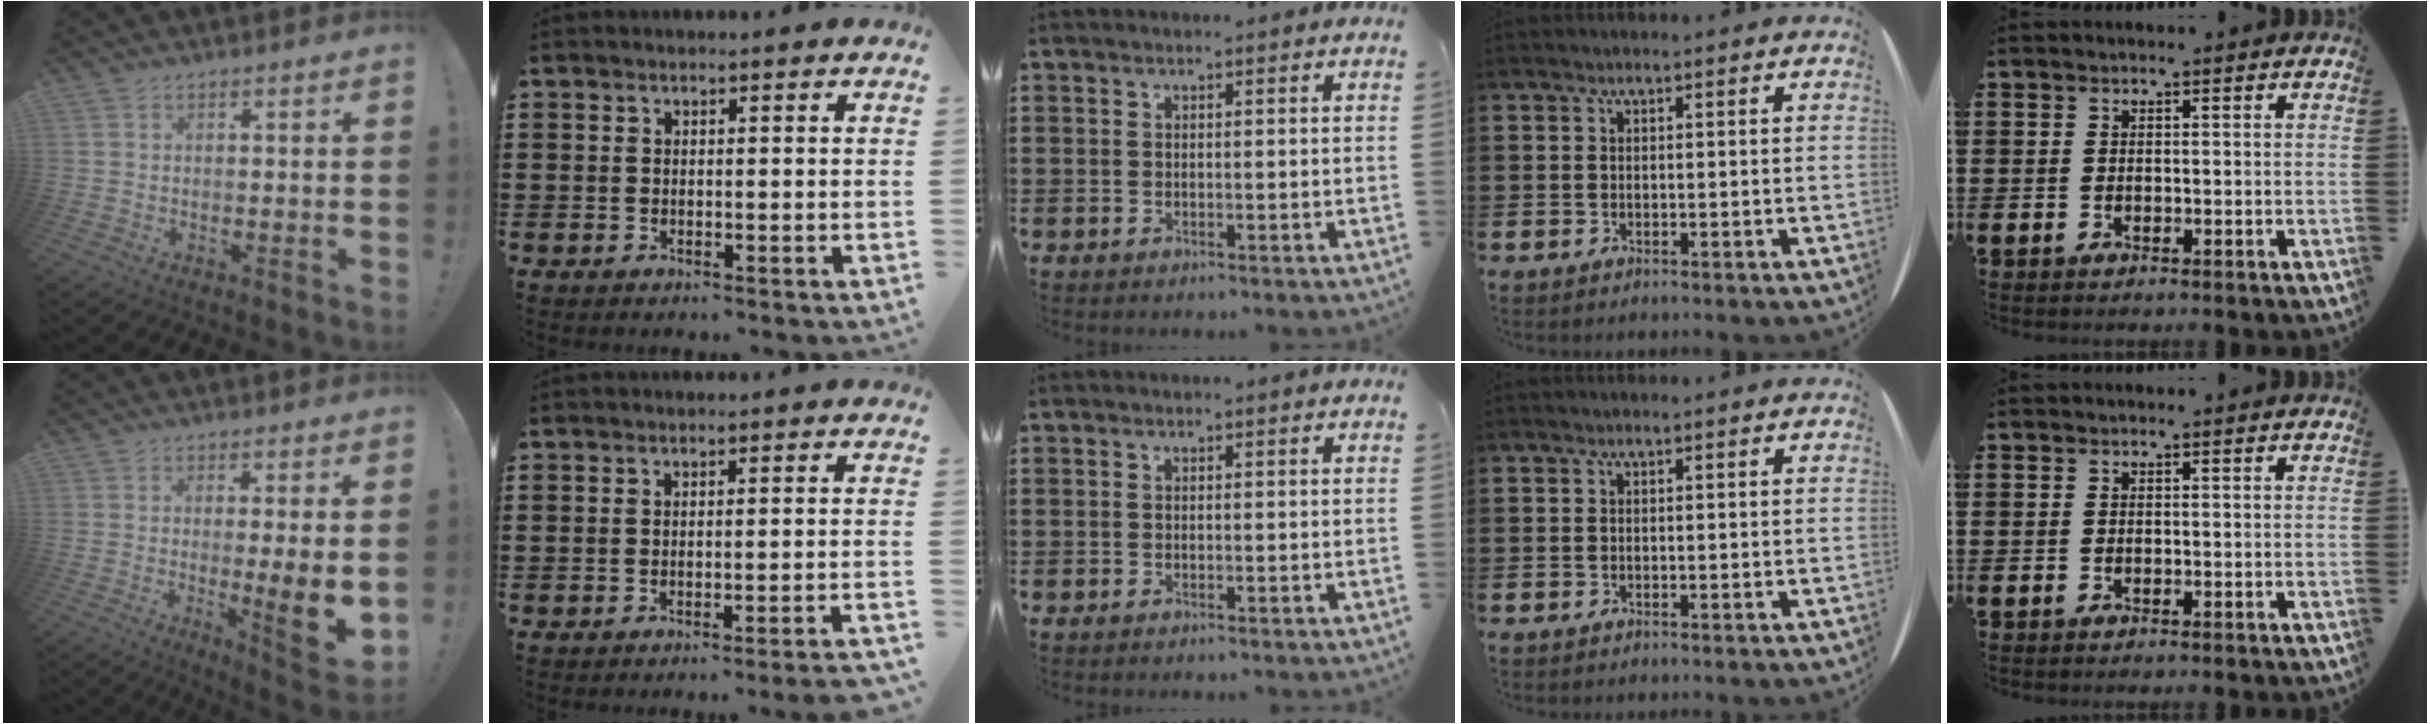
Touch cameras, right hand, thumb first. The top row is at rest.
{"thumb": {"total": 10.3, "force": [-0.6, 0.8, 10.2], "torque": [-0.130, -0.020, -0.007]}, "index": {"total": 1.9, "force": [-1.6, -0.5, 1.0], "torque": [-0.017, -0.001, -0.031]}}